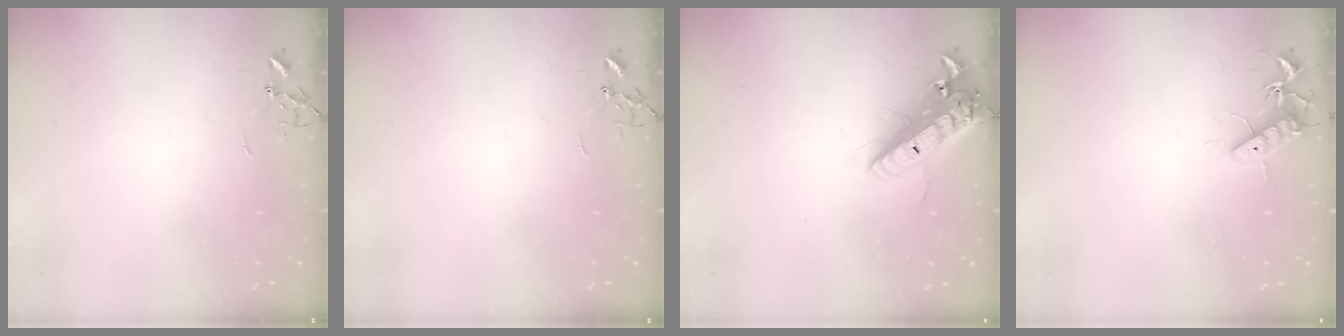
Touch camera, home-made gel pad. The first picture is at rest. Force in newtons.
{"total": 0.0}
{"total": 17.1, "press": 16.8, "slide": 3.3}
{"total": 11.5, "press": 11.5, "slide": 1.0}